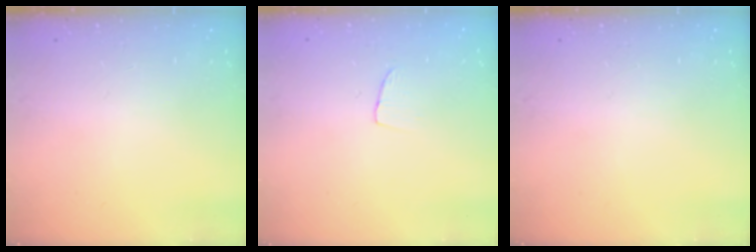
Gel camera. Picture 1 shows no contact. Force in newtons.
{"total": 3.3, "press": 3.3, "slide": 0.2}
{"total": 0.0}